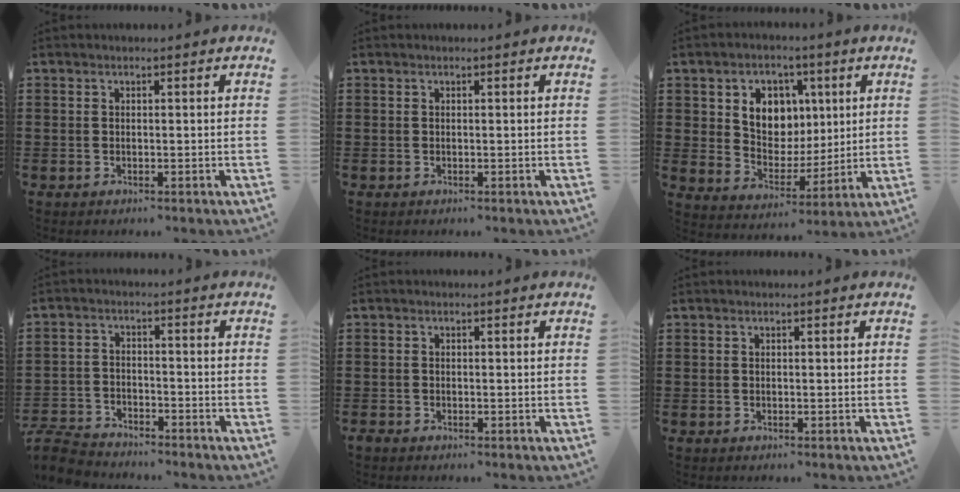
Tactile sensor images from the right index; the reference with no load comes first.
{"total": 0.0}
{"total": 7.3, "force": [2.8, 6.2, 2.6], "torque": [-0.062, -0.002, 0.047]}
{"total": 4.9, "force": [-4.8, 0.9, 0.8], "torque": [-0.035, -0.003, -0.101]}
{"total": 0.7, "force": [-0.6, 0.2, 0.1], "torque": [-0.004, -0.003, -0.013]}
{"total": 0.0}